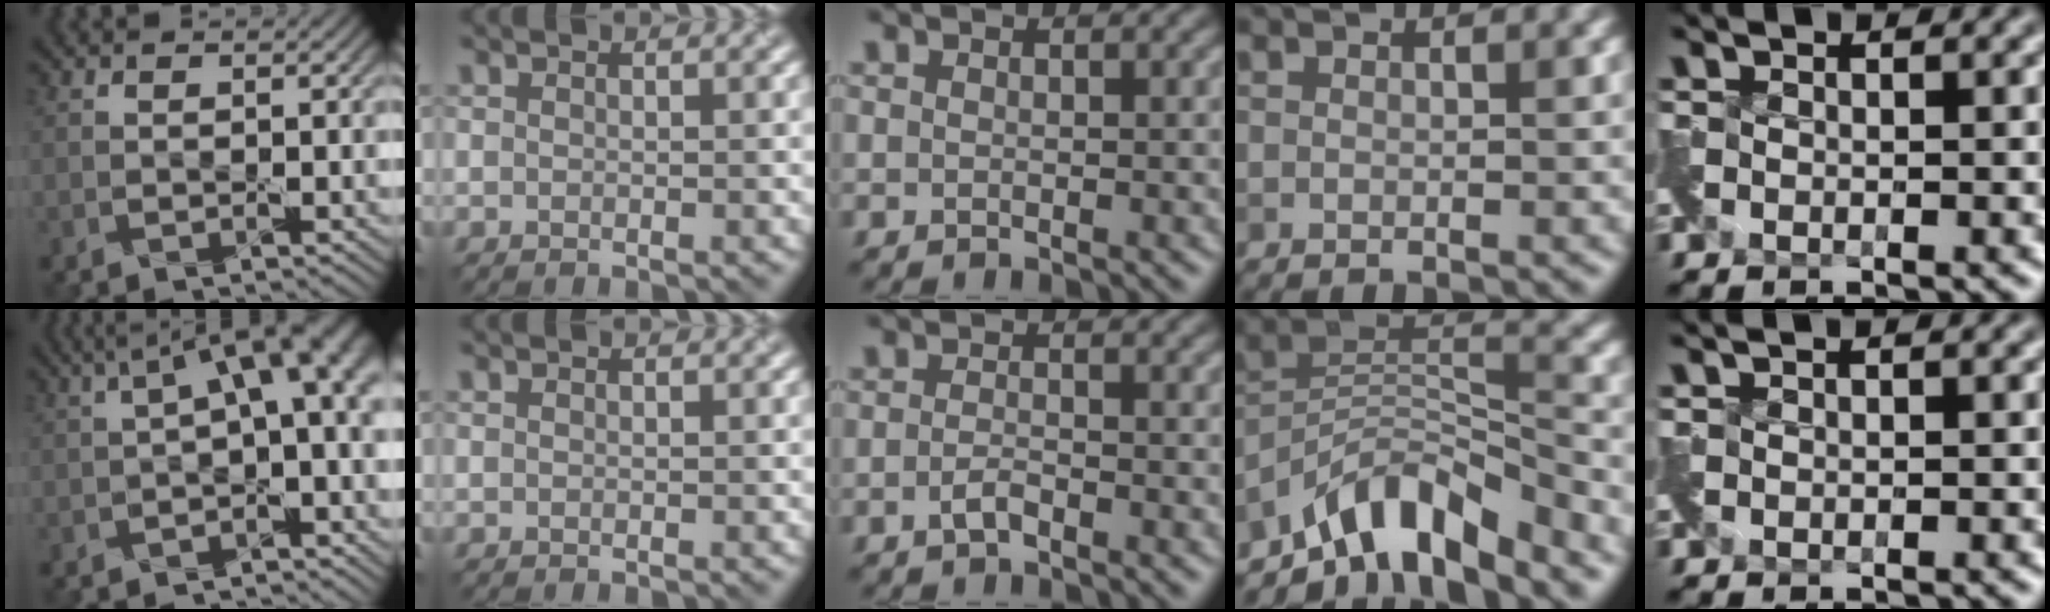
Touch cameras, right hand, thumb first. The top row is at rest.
{"thumb": {"total": 8.5, "force": [1.1, 3.0, 7.9], "torque": [-0.113, 0.015, 0.014]}, "middle": {"total": 1.3, "force": [-0.8, 0.4, 0.9], "torque": [-0.024, 0.001, -0.019]}, "ring": {"total": 7.8, "force": [-6.4, 2.3, 3.7], "torque": [-0.051, 0.001, -0.128]}, "little": {"total": 0.8, "force": [0.5, 0.1, 0.7], "torque": [-0.012, 0.005, 0.008]}}